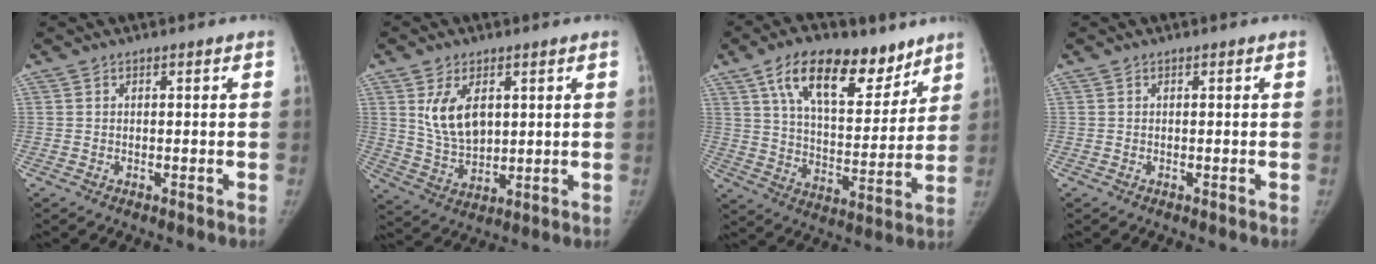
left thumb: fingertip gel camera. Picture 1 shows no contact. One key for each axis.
{"total": 9.3, "fx": 3.0, "fy": 5.5, "fz": 6.9, "tx": -0.107, "ty": -0.018, "tz": 0.070}
{"total": 19.3, "fx": 11.7, "fy": 9.4, "fz": 12.1, "tx": -0.152, "ty": -0.047, "tz": 0.197}
{"total": 0.0}